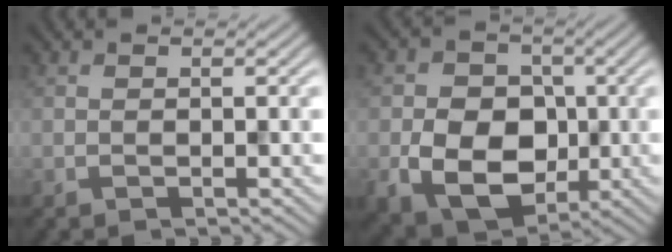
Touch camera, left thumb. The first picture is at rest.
{"total": 10.3, "force": [-2.2, 7.9, 6.2], "torque": [-0.126, -0.019, -0.045]}